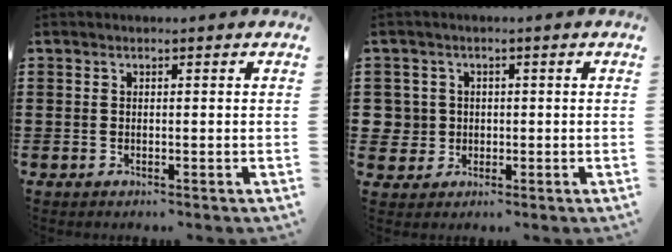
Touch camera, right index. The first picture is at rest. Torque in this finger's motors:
{"motor_torque": [1.07, 1.07, 0.15, 0.01]}